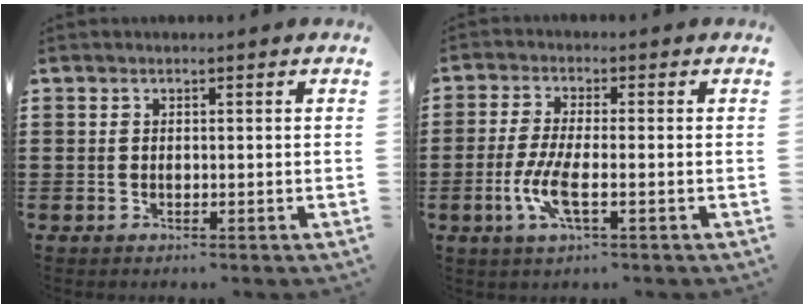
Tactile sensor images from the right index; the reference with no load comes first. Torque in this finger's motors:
{"motor_torque": [1.66, 0.47, 0.44, 0.13]}